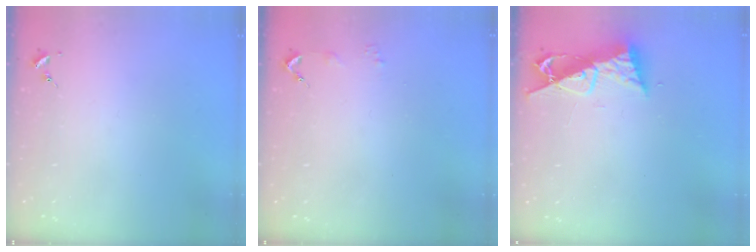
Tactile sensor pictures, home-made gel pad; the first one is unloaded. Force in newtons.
{"total": 2.4, "press": 2.4, "slide": 0.3}
{"total": 9.8, "press": 9.8, "slide": 0.8}